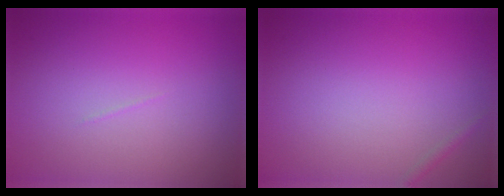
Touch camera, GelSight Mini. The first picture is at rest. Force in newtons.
{"total": 0.5, "press": 0.5, "slide": 0.0}